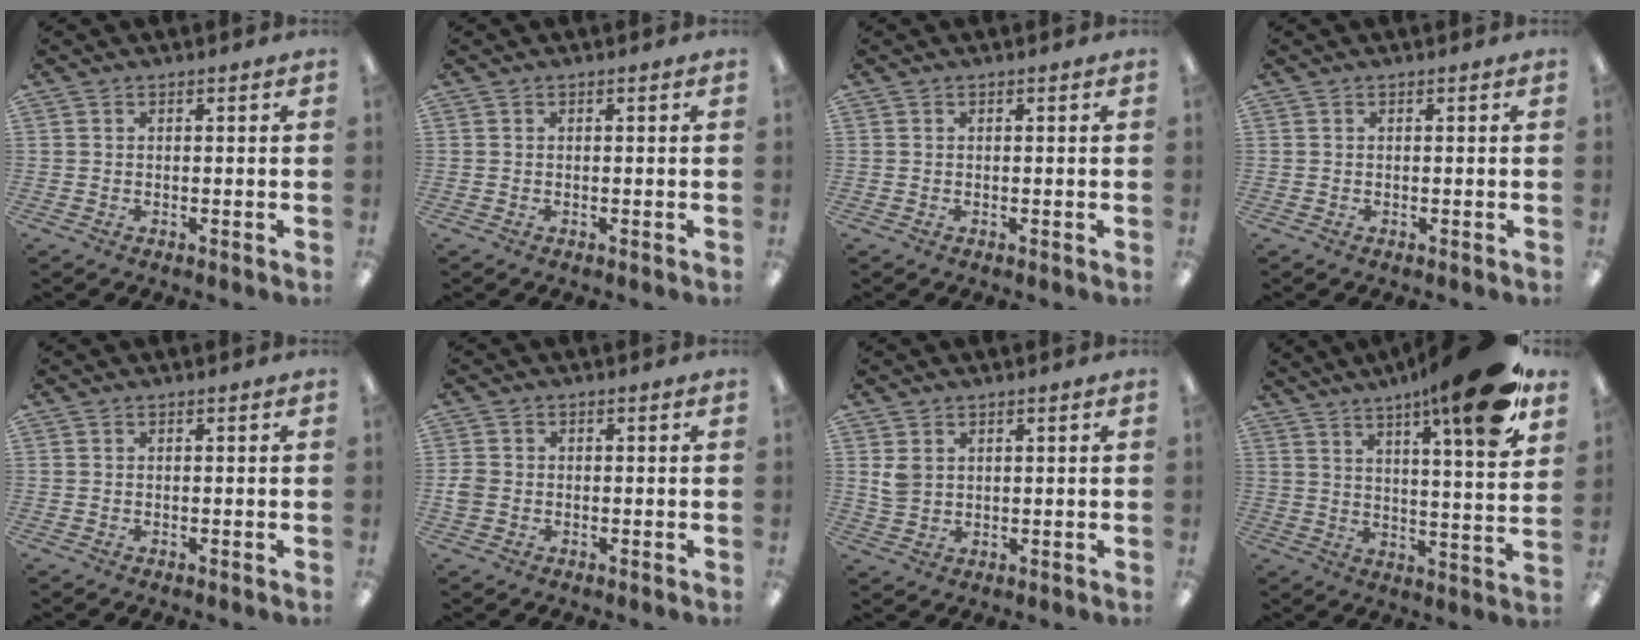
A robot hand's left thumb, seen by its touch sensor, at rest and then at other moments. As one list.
[{"total": 0.0}, {"total": 0.0}, {"total": 0.0}, {"total": 0.0}, {"total": 2.8, "force": [-0.6, 2.4, 1.3], "torque": [-0.021, 0.008, -0.010]}, {"total": 3.7, "force": [1.5, 2.8, 1.8], "torque": [-0.029, 0.001, 0.028]}, {"total": 16.3, "force": [10.6, 2.3, 12.2], "torque": [-0.177, -0.062, 0.158]}]